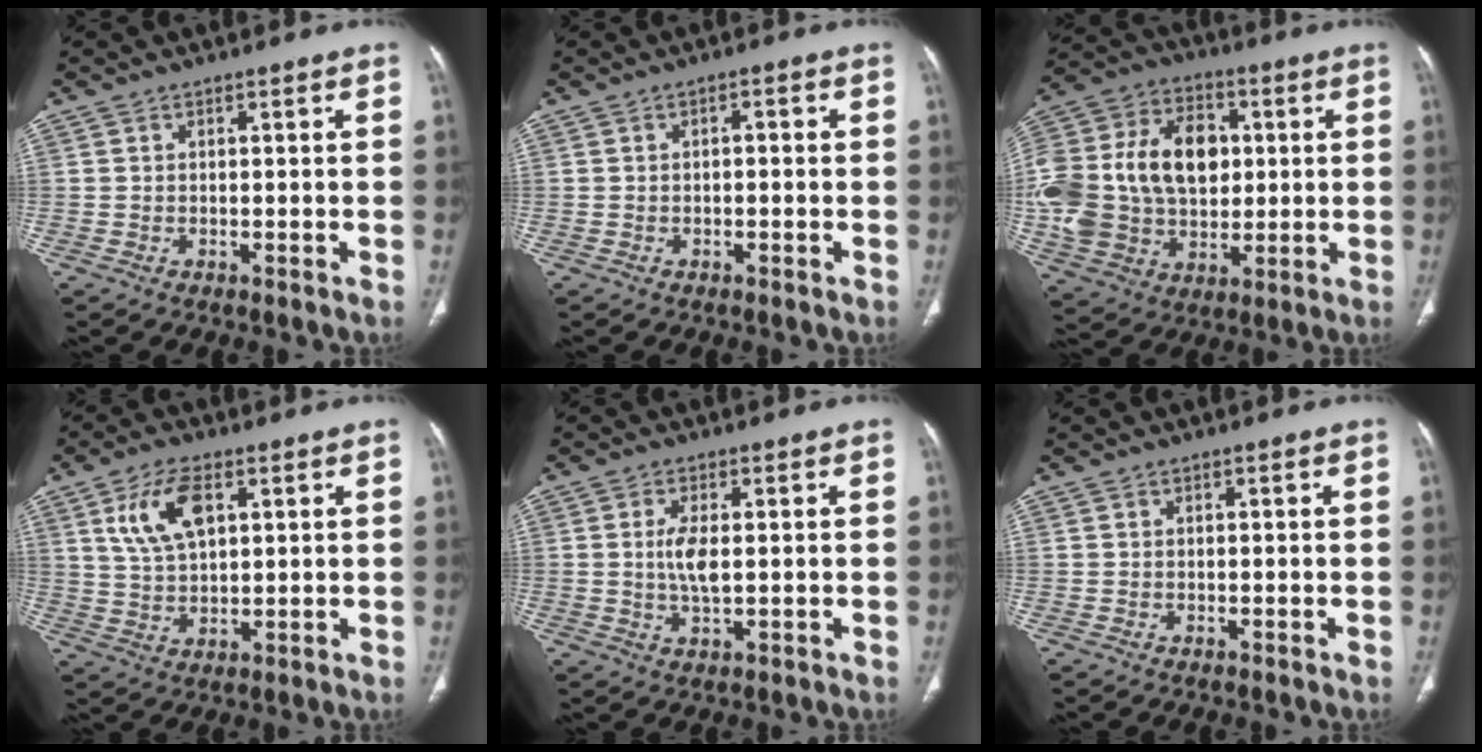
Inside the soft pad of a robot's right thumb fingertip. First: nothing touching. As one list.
[{"total": 1.3, "force": [-0.2, 0.7, 1.1], "torque": [-0.009, 0.006, -0.006]}, {"total": 26.0, "force": [1.8, 18.6, 18.1], "torque": [-0.373, 0.025, 0.047]}, {"total": 9.7, "force": [3.8, 5.0, 7.4], "torque": [-0.137, -0.008, 0.077]}, {"total": 4.9, "force": [0.3, 1.9, 4.5], "torque": [-0.096, -0.006, 0.008]}, {"total": 0.0}]